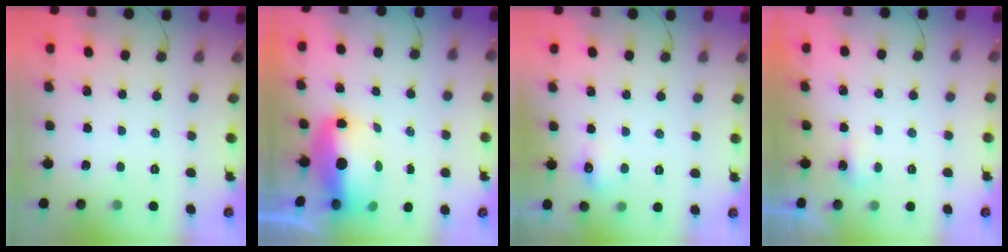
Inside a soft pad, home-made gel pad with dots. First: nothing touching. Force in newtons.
{"total": 8.7, "press": 8.6, "slide": 1.7}
{"total": 4.9, "press": 4.7, "slide": 1.3}
{"total": 2.3, "press": 2.2, "slide": 0.6}